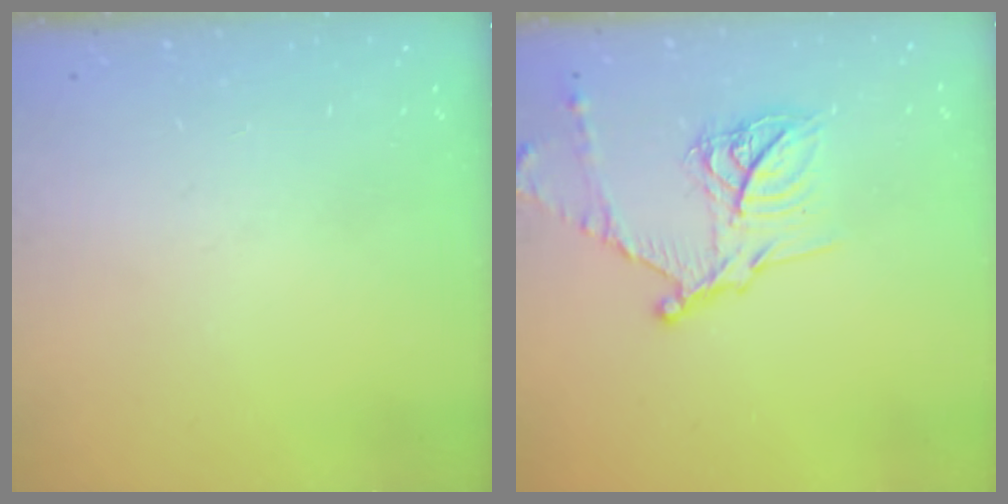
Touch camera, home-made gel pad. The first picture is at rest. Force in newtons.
{"total": 15.4, "press": 15.4, "slide": 1.1}